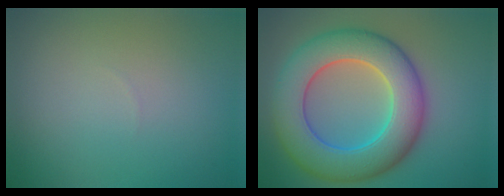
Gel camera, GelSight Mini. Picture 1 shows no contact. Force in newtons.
{"total": 10.6, "press": 10.6, "slide": 0.1}